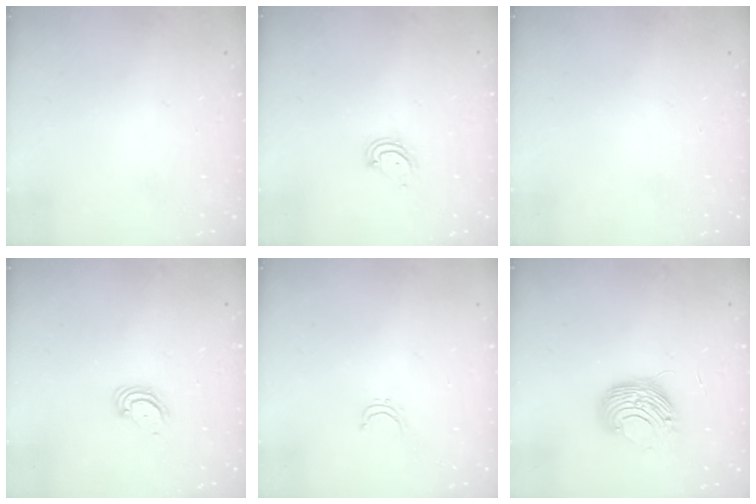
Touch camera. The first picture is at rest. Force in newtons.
{"total": 4.2, "press": 4.1, "slide": 0.5}
{"total": 0.0}
{"total": 3.9, "press": 3.9, "slide": 0.2}
{"total": 3.6, "press": 3.6, "slide": 0.3}
{"total": 9.7, "press": 9.7, "slide": 0.1}